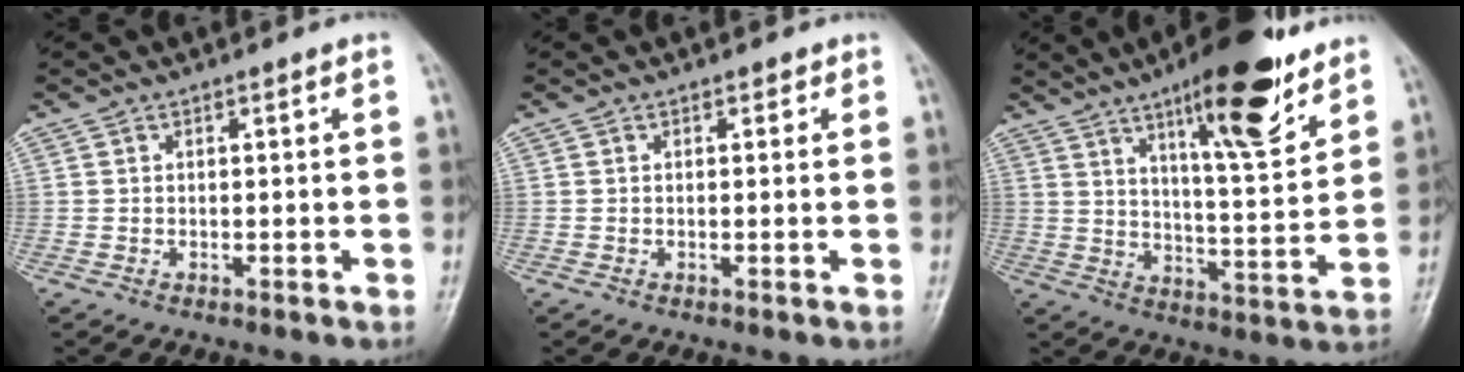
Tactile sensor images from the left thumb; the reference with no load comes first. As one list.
[{"total": 0.7, "force": [0.4, 0.6, 0.2], "torque": [0.005, -0.001, 0.001]}, {"total": 17.5, "force": [10.7, 4.4, 13.1], "torque": [-0.170, -0.060, 0.168]}]